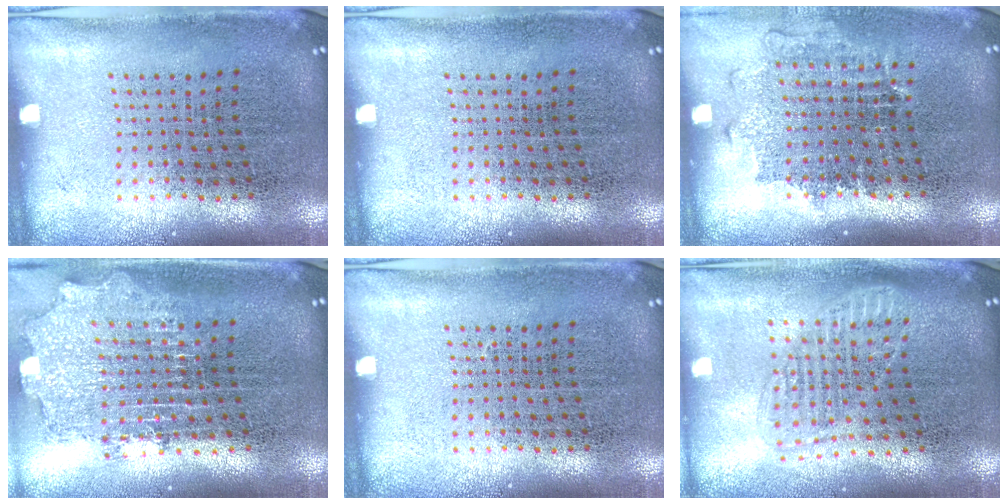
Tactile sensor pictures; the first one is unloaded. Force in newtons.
{"total": 0.0}
{"total": 1.1, "press": 1.0, "slide": 0.5}
{"total": 2.1, "press": 1.7, "slide": 1.3}
{"total": 0.0}
{"total": 1.6, "press": 1.3, "slide": 0.8}